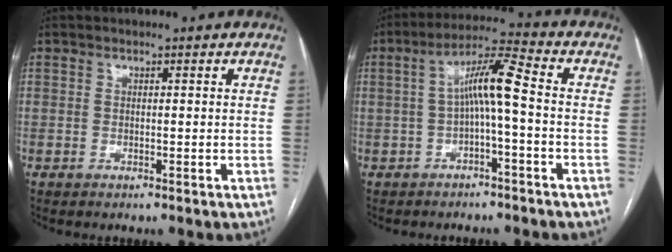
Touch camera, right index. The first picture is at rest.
{"total": 7.3, "force": [-0.5, 0.3, 7.3], "torque": [-0.130, 0.029, -0.010]}